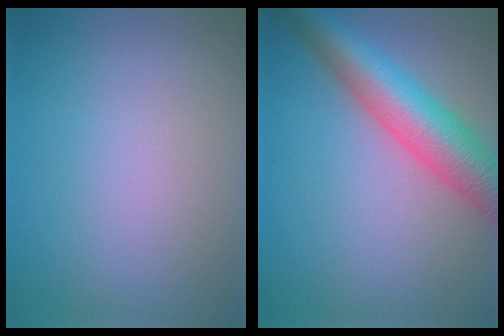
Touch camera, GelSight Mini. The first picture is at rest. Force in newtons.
{"total": 7.8, "press": 7.8, "slide": 0.3}